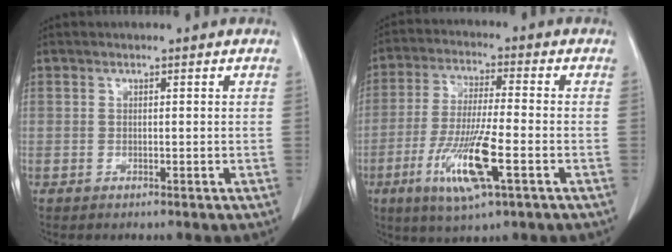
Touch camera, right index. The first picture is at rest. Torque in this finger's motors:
{"motor_torque": [1.73, -0.40, 0.87, 0.13]}